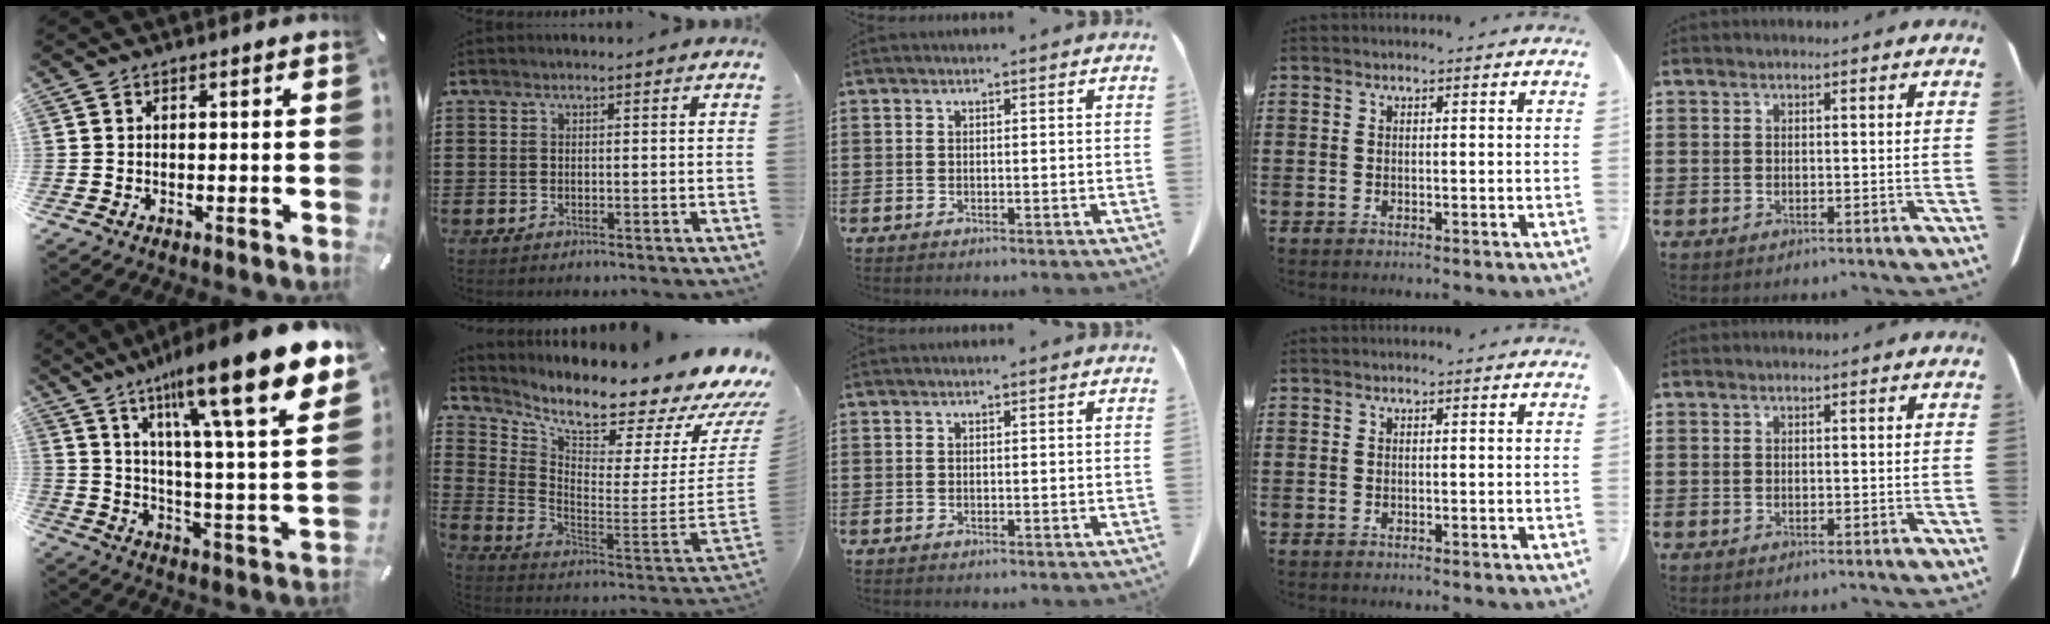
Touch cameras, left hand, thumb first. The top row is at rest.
{"thumb": {"total": 21.3, "force": [14.1, 3.7, 15.6], "torque": [-0.246, -0.101, 0.216]}, "index": {"total": 7.6, "force": [6.0, 0.5, 4.6], "torque": [-0.089, -0.081, 0.085]}}